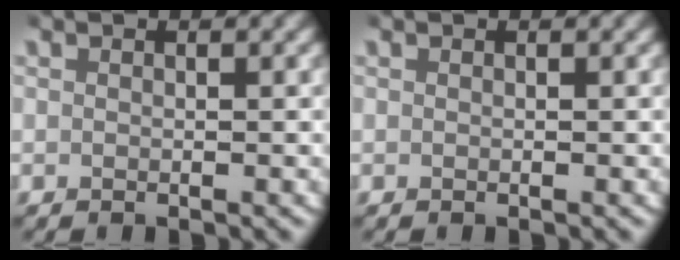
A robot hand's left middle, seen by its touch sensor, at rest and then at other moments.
{"total": 0.0}